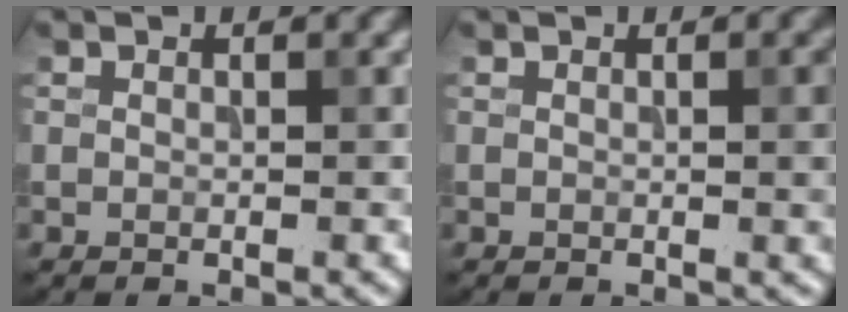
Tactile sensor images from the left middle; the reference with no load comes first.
{"total": 2.4, "force": [0.1, 0.5, 2.3], "torque": [-0.024, 0.001, -0.002]}